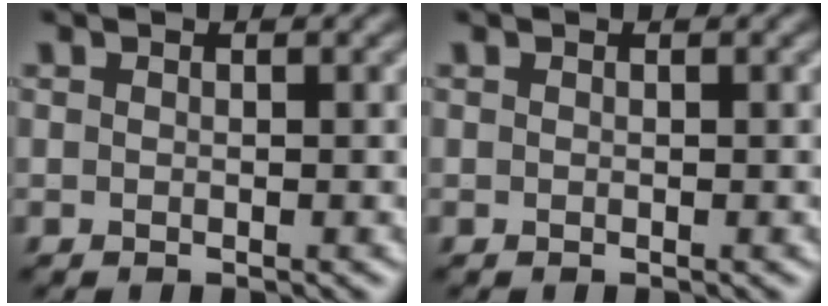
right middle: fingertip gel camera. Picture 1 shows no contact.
{"total": 0.0}